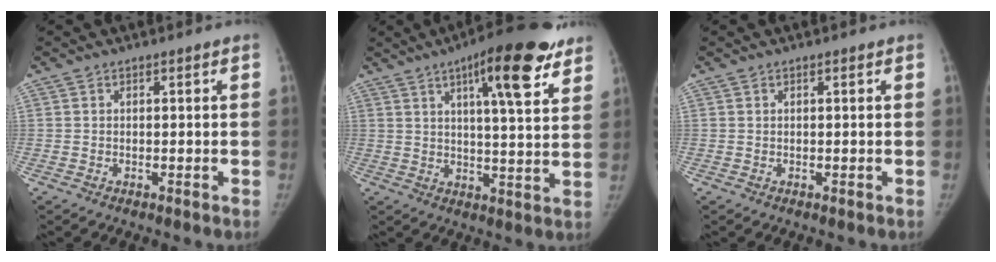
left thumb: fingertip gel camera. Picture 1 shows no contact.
{"total": 17.0, "force": [9.6, 4.1, 13.4], "torque": [-0.166, -0.032, 0.134]}
{"total": 0.0}